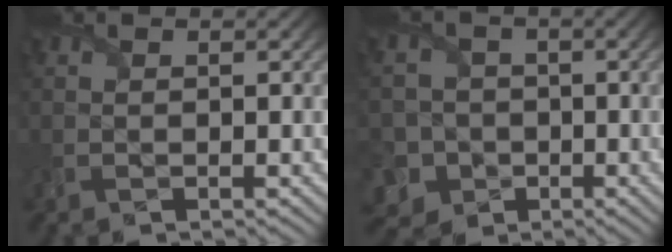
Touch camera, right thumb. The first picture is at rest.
{"total": 8.3, "force": [-2.5, 7.7, 1.7], "torque": [-0.066, -0.007, -0.075]}